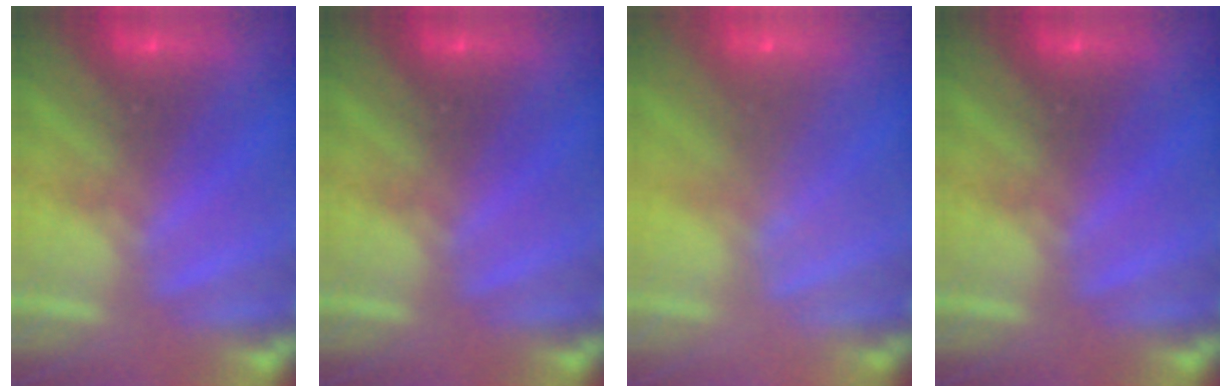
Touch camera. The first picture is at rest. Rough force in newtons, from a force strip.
{"total": 0.0}
{"total": 1.8}
{"total": 0.0}